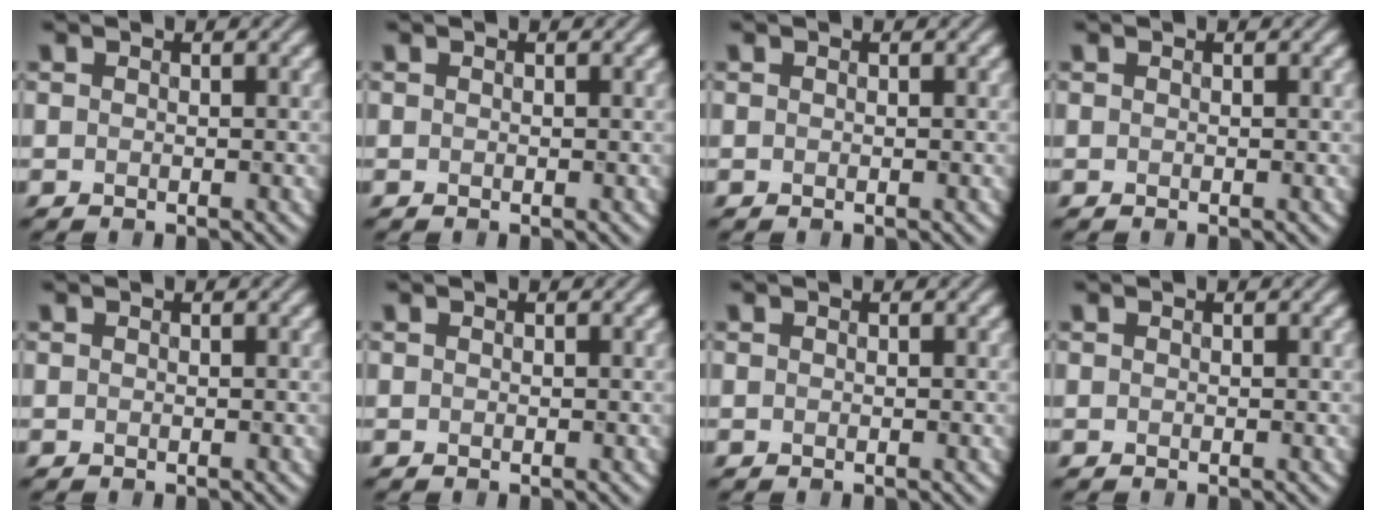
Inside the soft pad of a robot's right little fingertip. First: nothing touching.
{"total": 0.0}
{"total": 0.0}
{"total": 0.0}
{"total": 0.0}
{"total": 0.0}
{"total": 0.0}
{"total": 0.0}